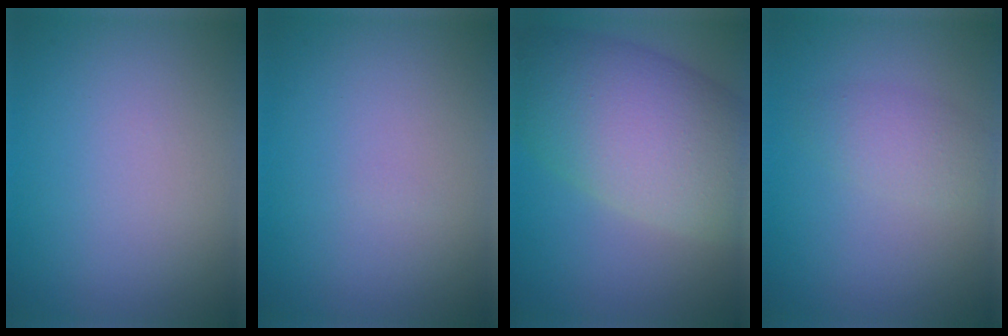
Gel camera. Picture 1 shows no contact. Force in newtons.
{"total": 0.0}
{"total": 11.0, "press": 10.9, "slide": 0.4}
{"total": 2.2, "press": 2.2, "slide": 0.0}